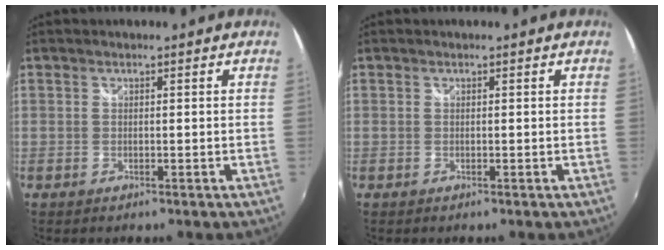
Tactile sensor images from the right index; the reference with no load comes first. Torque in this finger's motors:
{"motor_torque": [0.22, 0.24, -0.01, 0.01]}